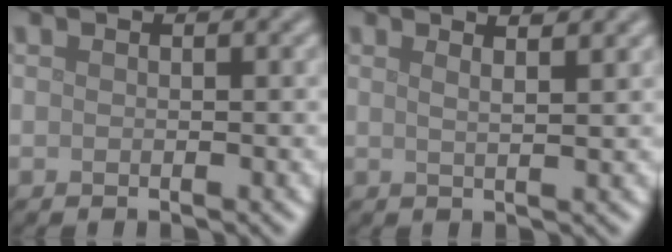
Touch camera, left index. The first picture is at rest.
{"total": 4.0, "force": [2.6, 1.5, 2.7], "torque": [-0.011, 0.022, 0.001]}